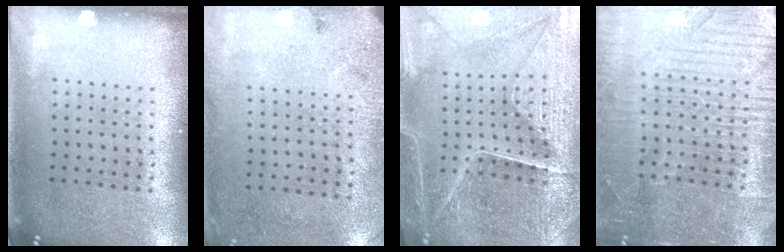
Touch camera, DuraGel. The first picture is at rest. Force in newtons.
{"total": 2.6, "press": 2.1, "slide": 1.6}
{"total": 4.4, "press": 4.3, "slide": 0.8}
{"total": 4.7, "press": 4.4, "slide": 1.7}